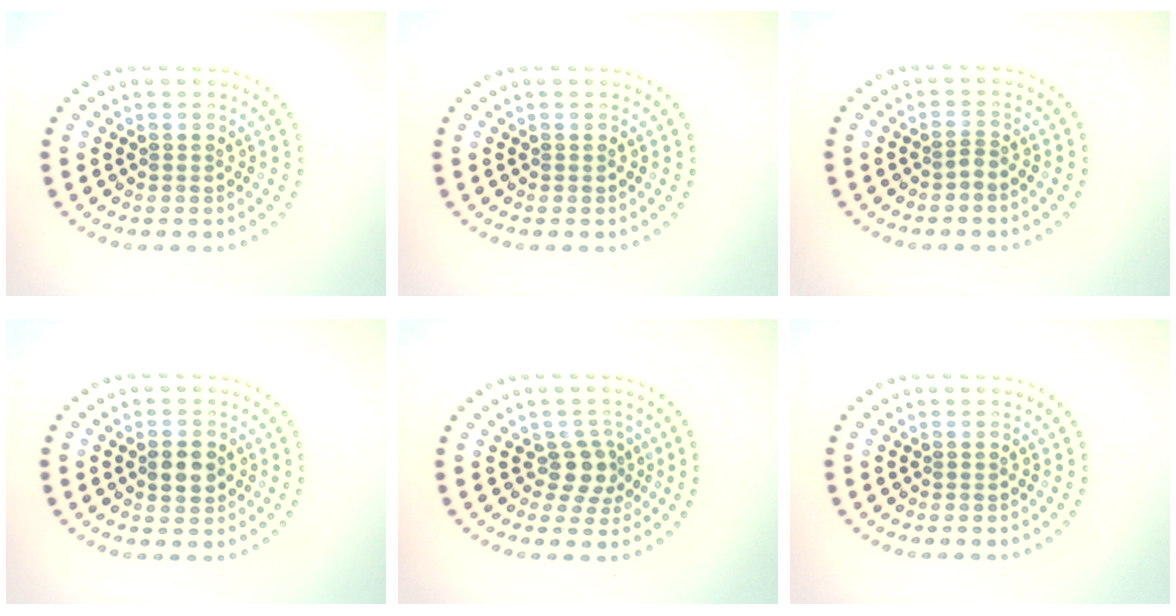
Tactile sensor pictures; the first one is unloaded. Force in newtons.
{"total": 0.0}
{"total": 0.6, "press": 0.3, "slide": 0.5}
{"total": 2.4, "press": 2.4, "slide": 0.2}
{"total": 2.7, "press": 2.0, "slide": 1.7}
{"total": 0.0}